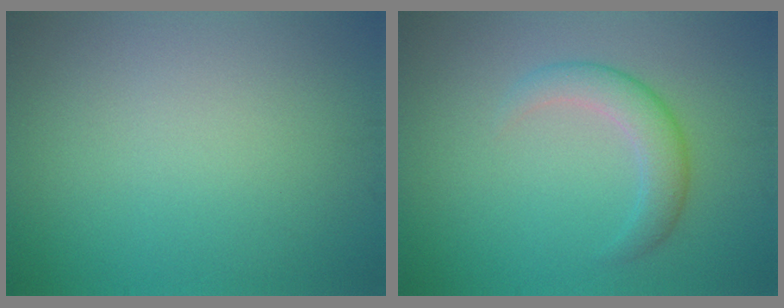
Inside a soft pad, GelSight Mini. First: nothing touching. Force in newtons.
{"total": 3.0, "press": 3.0, "slide": 0.1}